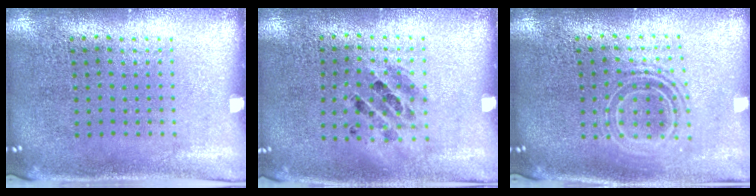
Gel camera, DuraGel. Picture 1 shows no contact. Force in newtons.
{"total": 1.1, "press": 1.0, "slide": 0.2}
{"total": 1.7, "press": 1.2, "slide": 1.1}